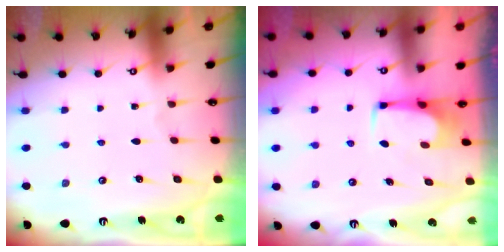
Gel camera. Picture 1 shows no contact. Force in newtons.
{"total": 4.0, "press": 3.9, "slide": 0.3}